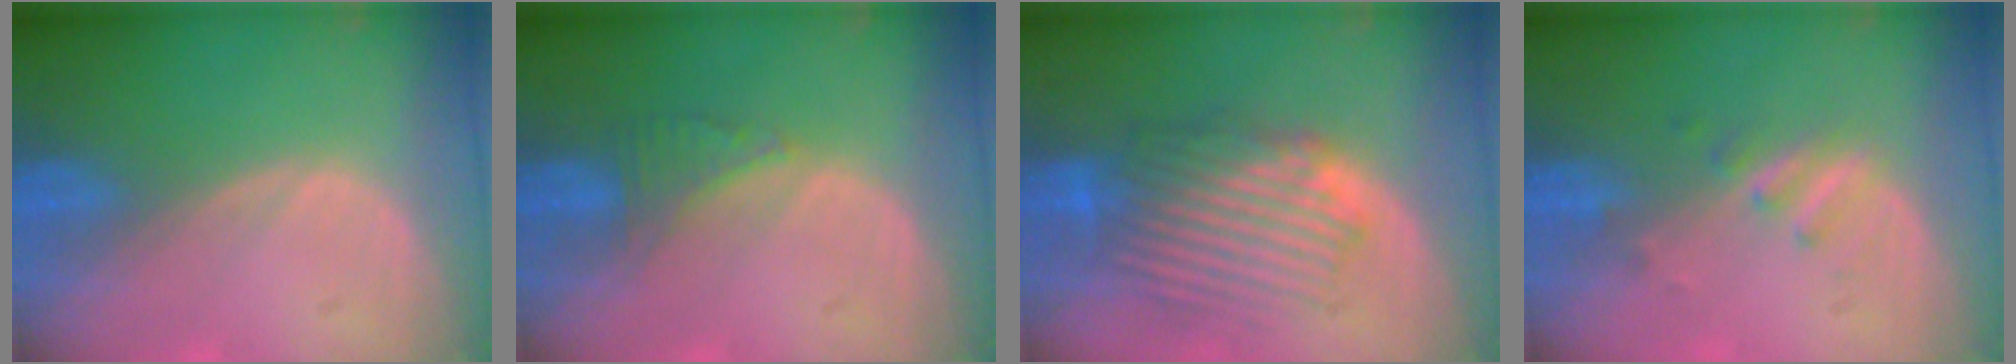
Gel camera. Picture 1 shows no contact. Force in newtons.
{"total": 2.5, "press": 2.5, "slide": 0.2}
{"total": 8.7, "press": 8.4, "slide": 2.1}
{"total": 2.8, "press": 2.6, "slide": 1.2}